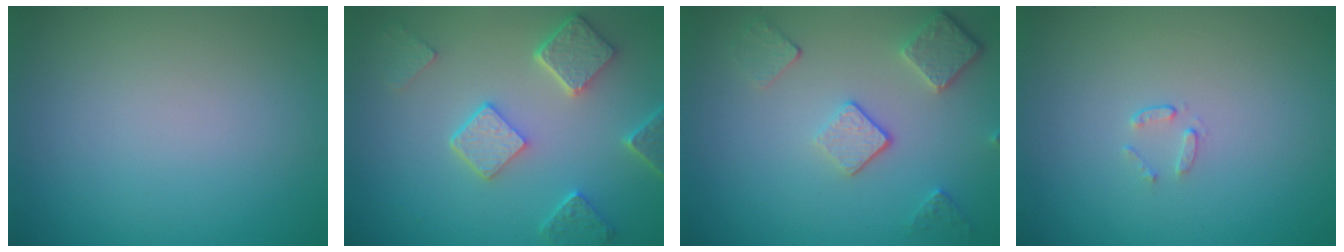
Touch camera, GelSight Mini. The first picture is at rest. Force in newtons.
{"total": 4.8, "press": 3.7, "slide": 3.0}
{"total": 3.6, "press": 2.9, "slide": 2.2}
{"total": 0.7, "press": 0.4, "slide": 0.6}